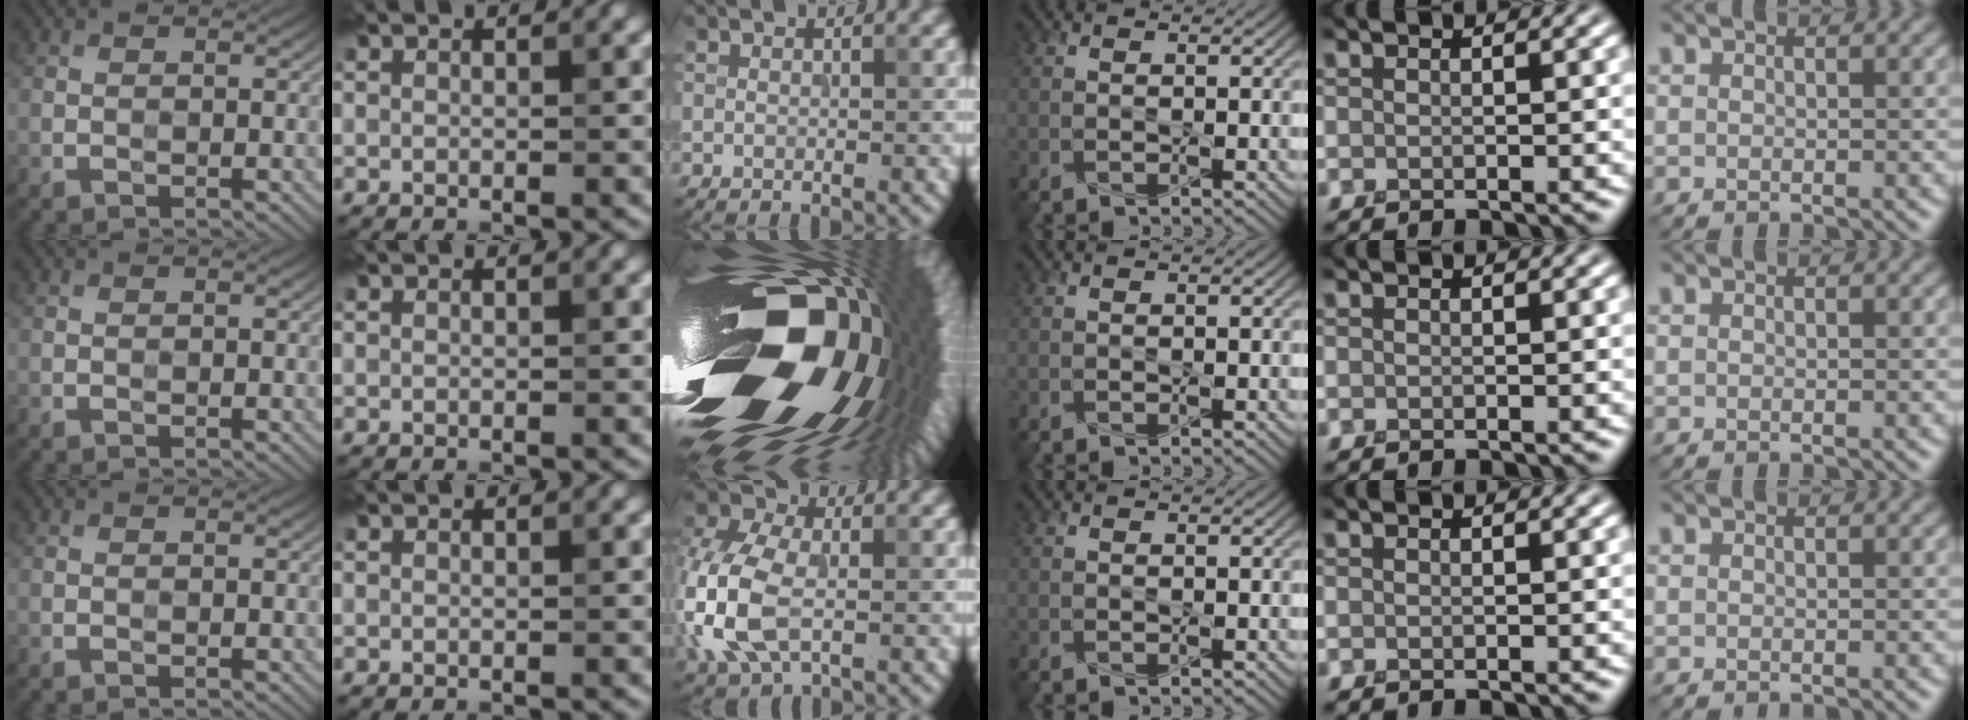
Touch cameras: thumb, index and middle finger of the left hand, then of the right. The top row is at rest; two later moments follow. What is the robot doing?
{"motion": "press", "object": "stapler"}